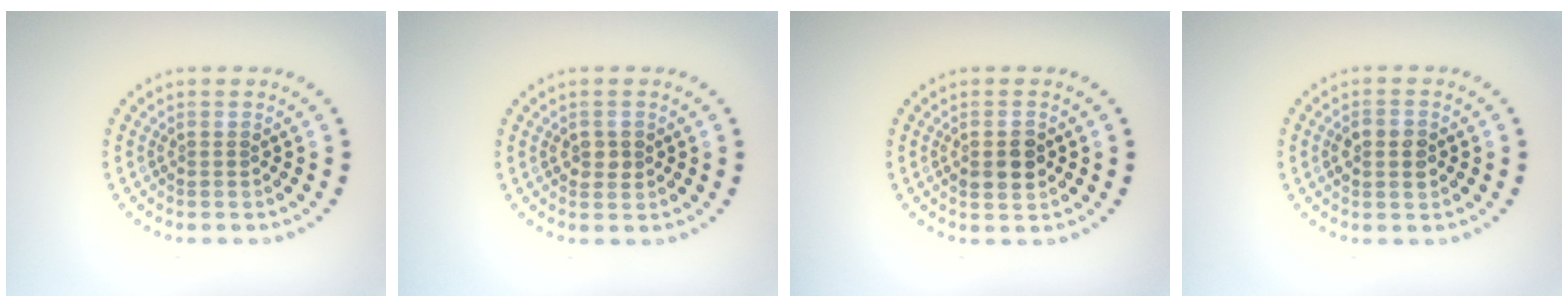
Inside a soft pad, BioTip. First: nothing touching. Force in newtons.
{"total": 1.6, "press": 1.6, "slide": 0.2}
{"total": 2.4, "press": 2.4, "slide": 0.3}
{"total": 2.9, "press": 2.9, "slide": 0.2}